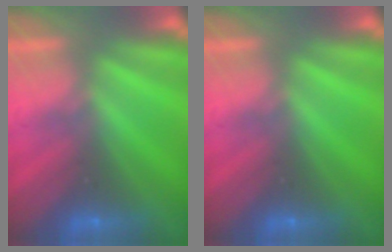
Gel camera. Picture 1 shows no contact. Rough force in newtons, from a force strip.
{"total": 0.0}